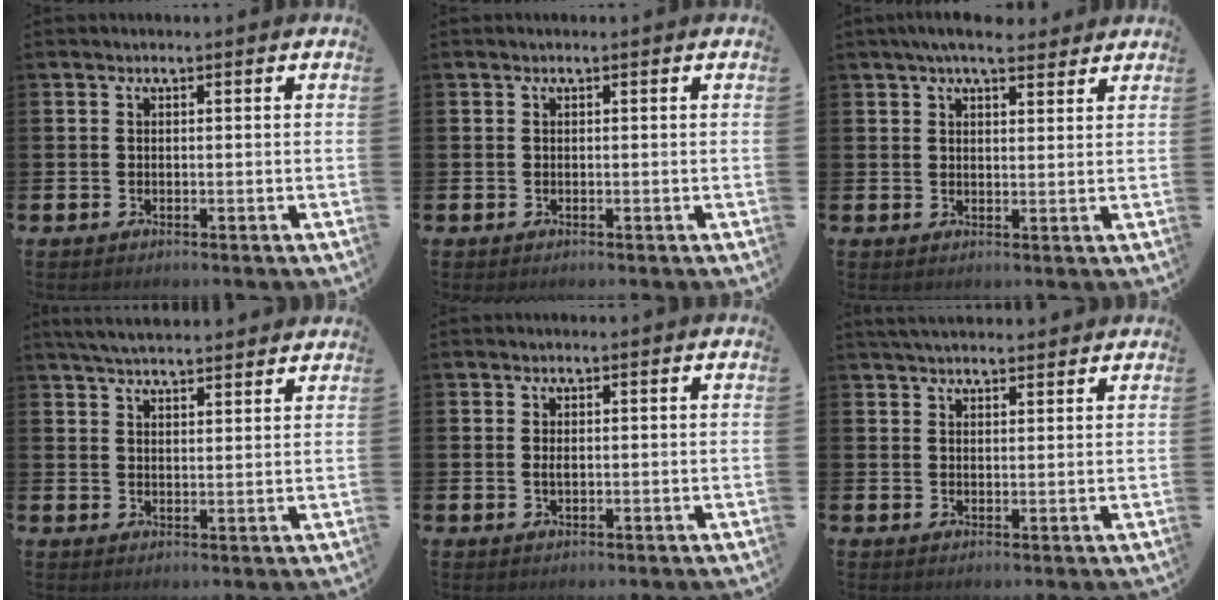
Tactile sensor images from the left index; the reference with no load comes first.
{"total": 0.0}
{"total": 5.2, "force": [4.6, 1.3, 2.1], "torque": [-0.043, -0.013, 0.081]}
{"total": 4.5, "force": [4.4, 0.3, 0.9], "torque": [-0.024, -0.019, 0.080]}
{"total": 0.9, "force": [0.2, 0.4, 0.8], "torque": [-0.011, 0.001, 0.001]}
{"total": 3.2, "force": [3.1, 0.6, 0.7], "torque": [-0.018, -0.008, 0.057]}